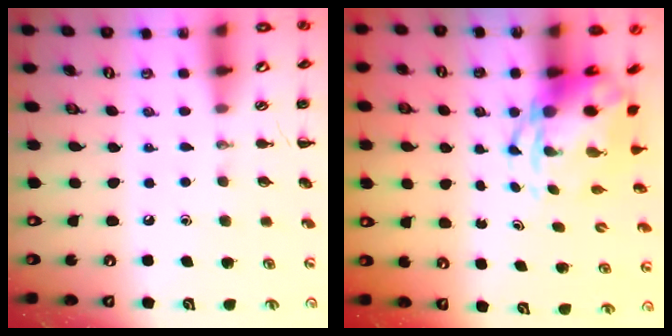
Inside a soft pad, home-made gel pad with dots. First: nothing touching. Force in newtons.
{"total": 5.9, "press": 5.6, "slide": 2.0}